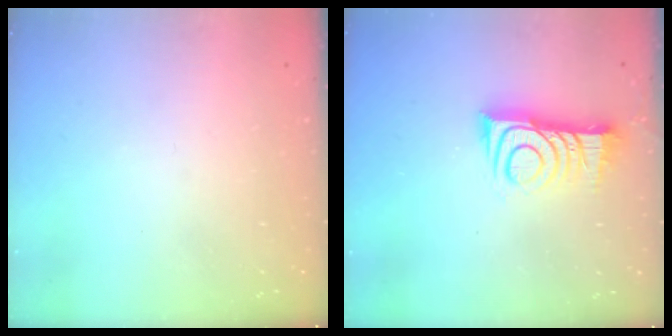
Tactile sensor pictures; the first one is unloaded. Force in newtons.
{"total": 11.6, "press": 11.5, "slide": 0.8}